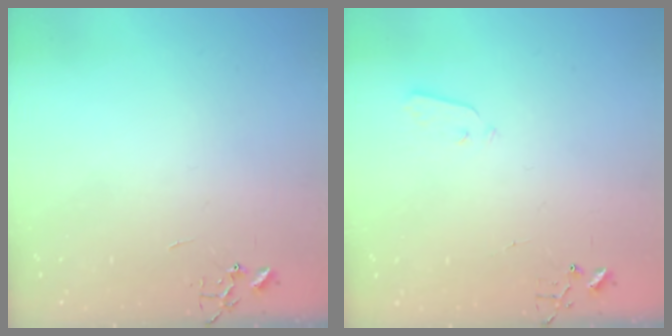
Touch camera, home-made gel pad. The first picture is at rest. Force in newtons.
{"total": 2.0, "press": 2.0, "slide": 0.4}